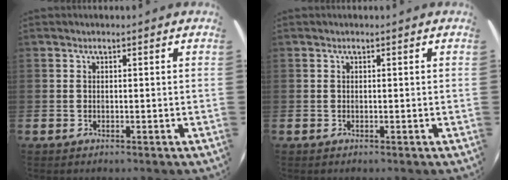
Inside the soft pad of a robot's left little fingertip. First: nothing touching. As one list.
[{"total": 0.0}]